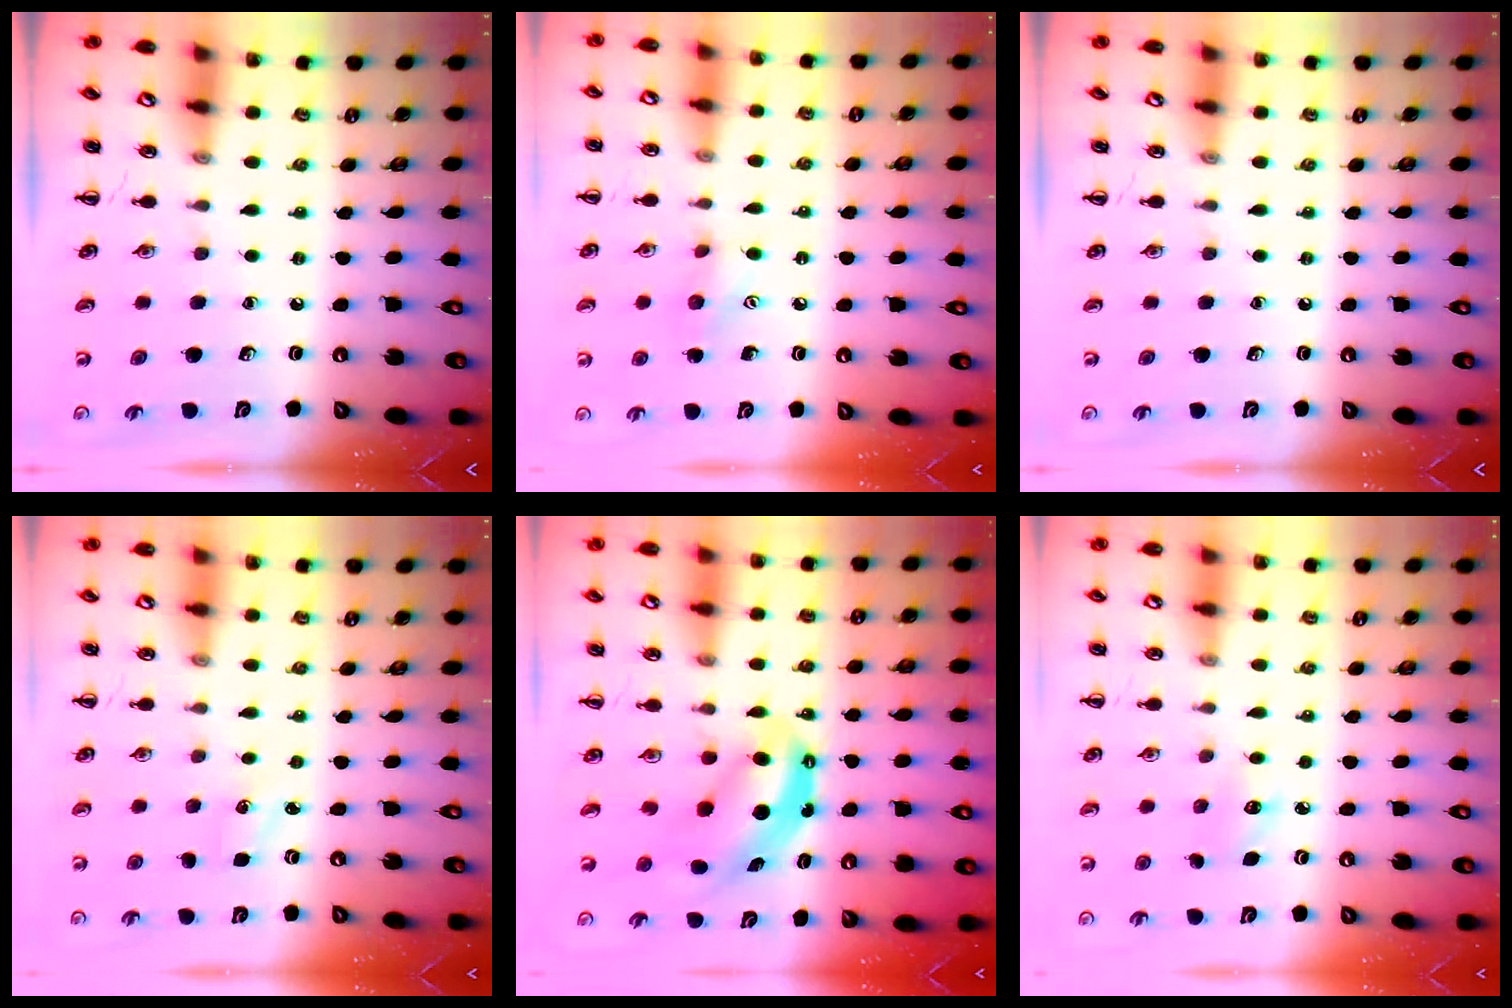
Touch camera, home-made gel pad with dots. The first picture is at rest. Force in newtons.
{"total": 7.6, "press": 7.4, "slide": 1.8}
{"total": 0.0}
{"total": 2.0, "press": 1.9, "slide": 0.6}
{"total": 7.0, "press": 6.8, "slide": 1.4}
{"total": 4.4, "press": 4.2, "slide": 1.2}